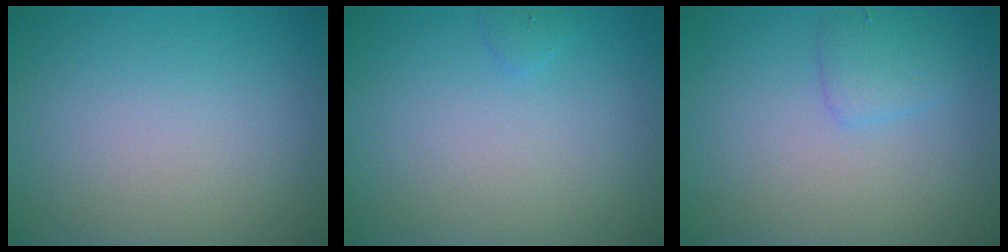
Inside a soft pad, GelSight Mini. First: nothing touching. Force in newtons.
{"total": 0.5, "press": 0.5, "slide": 0.1}
{"total": 1.7, "press": 1.7, "slide": 0.1}